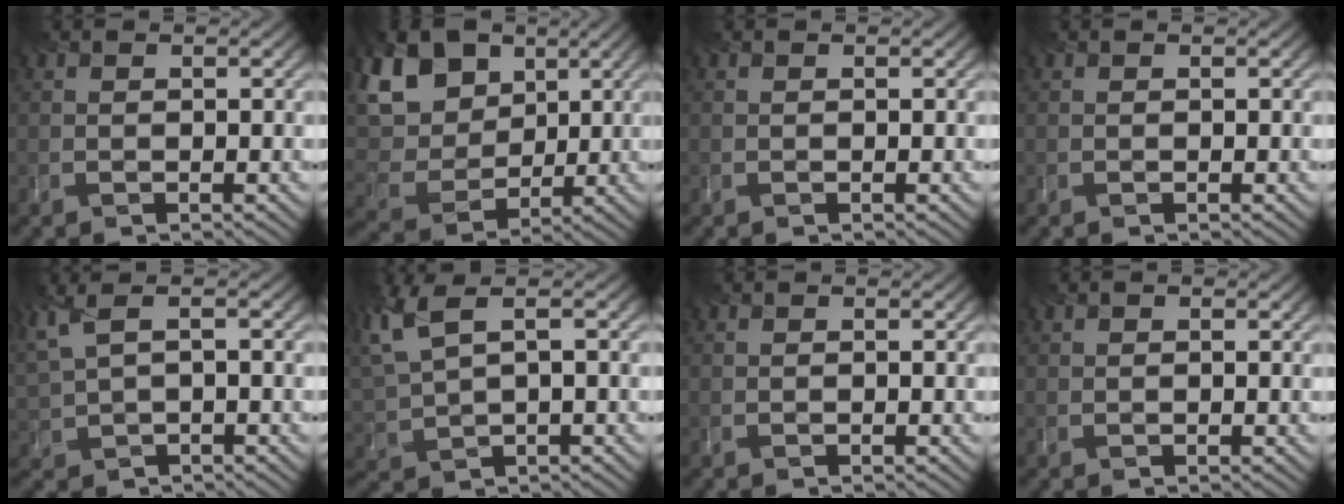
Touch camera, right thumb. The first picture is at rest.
{"total": 11.4, "force": [4.7, 8.4, 6.0], "torque": [-0.192, 0.027, 0.099]}
{"total": 0.0}
{"total": 0.0}
{"total": 4.7, "force": [2.2, 2.0, 3.6], "torque": [-0.117, 0.009, 0.064]}
{"total": 7.2, "force": [3.4, 2.9, 5.6], "torque": [-0.172, 0.011, 0.087]}
{"total": 0.0}
{"total": 0.6, "force": [0.4, 0.3, 0.4], "torque": [0.001, 0.006, 0.004]}